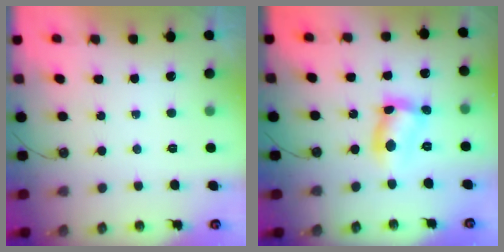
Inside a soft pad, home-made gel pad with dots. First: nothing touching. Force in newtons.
{"total": 9.9, "press": 9.9, "slide": 0.9}